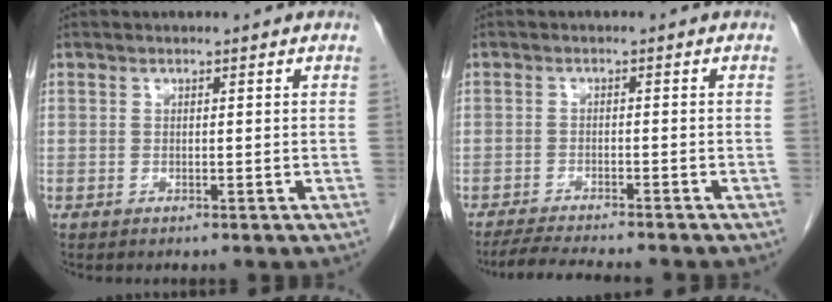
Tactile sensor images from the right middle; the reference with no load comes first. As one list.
[{"total": 6.7, "force": [-6.1, 0.1, 2.8], "torque": [-0.043, -0.017, -0.098]}]